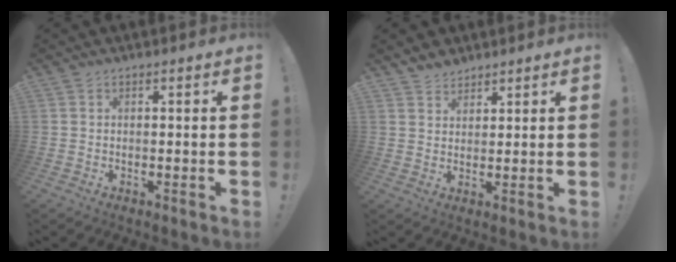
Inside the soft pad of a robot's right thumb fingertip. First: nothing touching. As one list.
[{"total": 3.9, "force": [3.4, 1.8, 0.5], "torque": [-0.003, -0.023, 0.063]}]